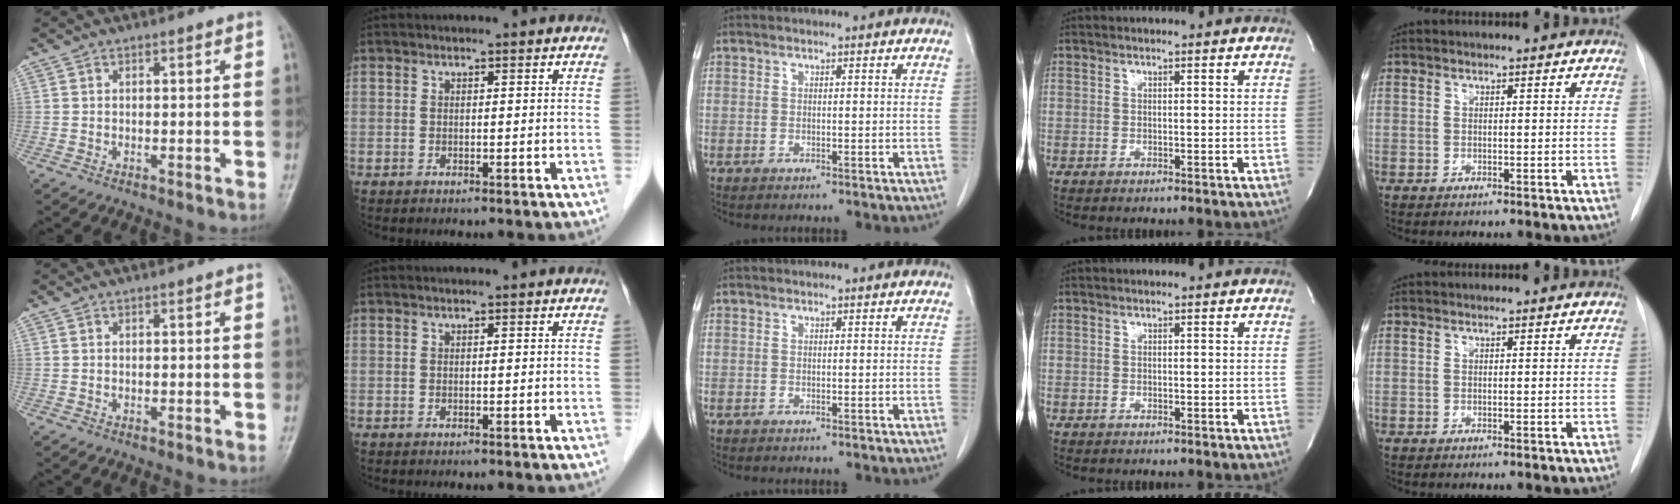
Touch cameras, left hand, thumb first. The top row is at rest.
{}